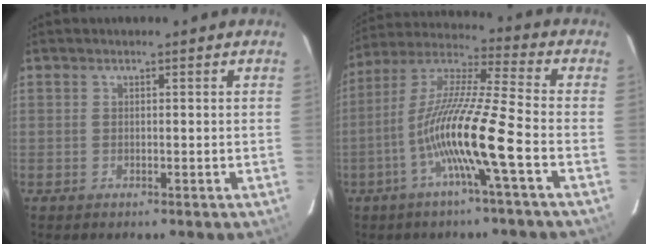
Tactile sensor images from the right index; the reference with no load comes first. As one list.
[{"total": 14.7, "force": [-5.8, -0.5, 13.5], "torque": [-0.257, -0.003, -0.118]}]